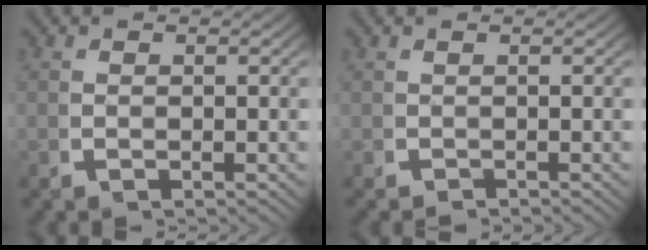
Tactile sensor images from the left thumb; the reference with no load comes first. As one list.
[{"total": 1.0, "force": [-0.8, 0.0, -0.5], "torque": [0.016, -0.003, -0.011]}]